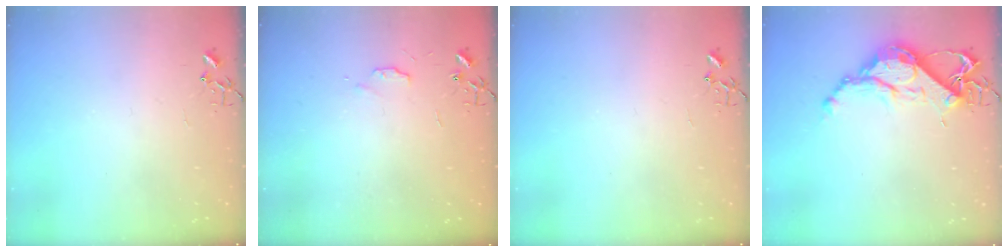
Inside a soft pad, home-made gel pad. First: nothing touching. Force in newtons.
{"total": 4.7, "press": 4.6, "slide": 0.7}
{"total": 0.0}
{"total": 12.8, "press": 12.7, "slide": 1.0}